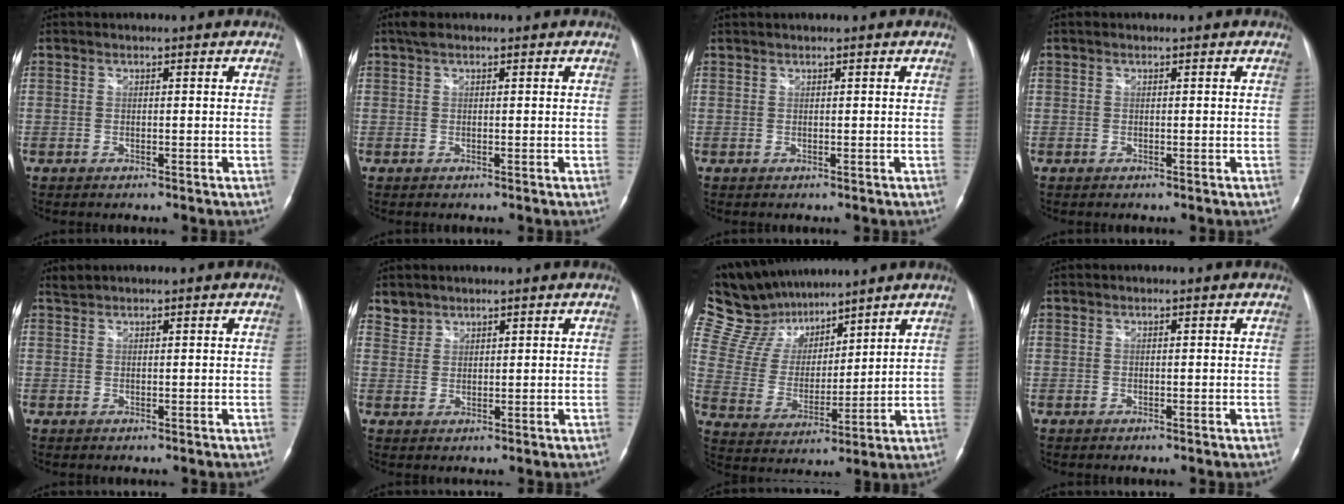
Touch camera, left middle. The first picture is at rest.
{"total": 1.6, "force": [1.2, 0.5, 1.0], "torque": [-0.024, 0.021, 0.022]}
{"total": 0.7, "force": [0.7, -0.1, 0.3], "torque": [-0.006, 0.009, 0.018]}
{"total": 0.0}
{"total": 0.9, "force": [0.9, -0.1, -0.1], "torque": [-0.006, 0.010, 0.025]}
{"total": 2.4, "force": [2.1, 1.2, -0.5], "torque": [0.017, 0.007, 0.039]}
{"total": 14.4, "force": [12.6, 5.1, 4.8], "torque": [-0.099, 0.023, 0.241]}
{"total": 0.0}